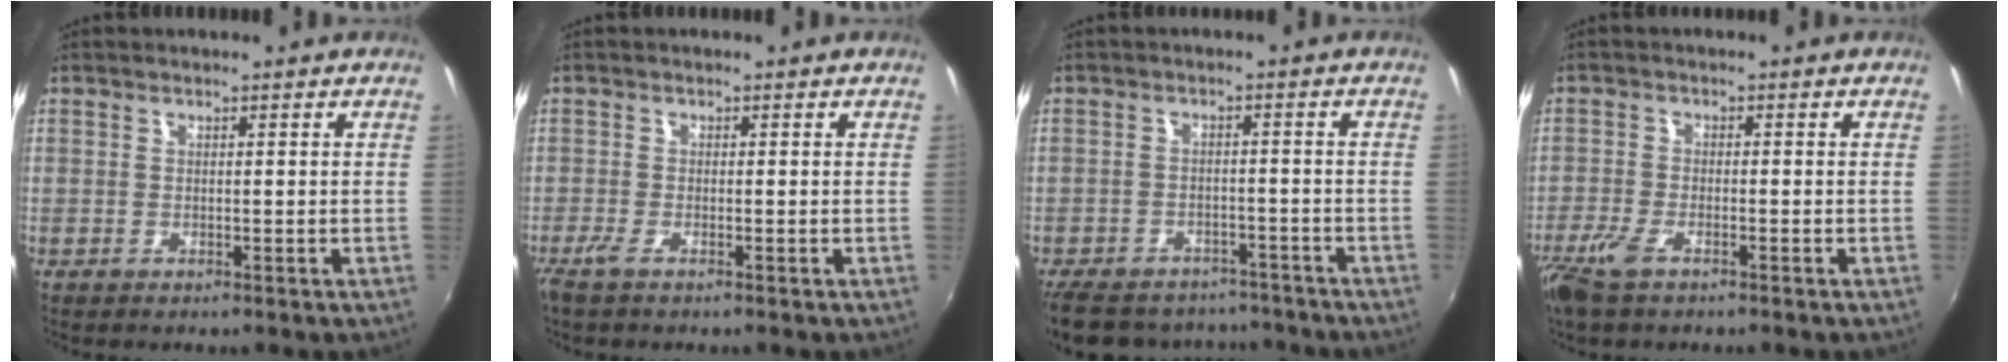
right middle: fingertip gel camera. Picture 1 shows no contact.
{"total": 1.8, "force": [-1.2, 0.0, 1.3], "torque": [-0.030, -0.007, -0.026]}
{"total": 17.0, "force": [-14.0, 7.6, 6.0], "torque": [-0.149, 0.010, -0.191]}
{"total": 5.3, "force": [-3.6, 1.8, 3.4], "torque": [-0.091, -0.013, -0.071]}